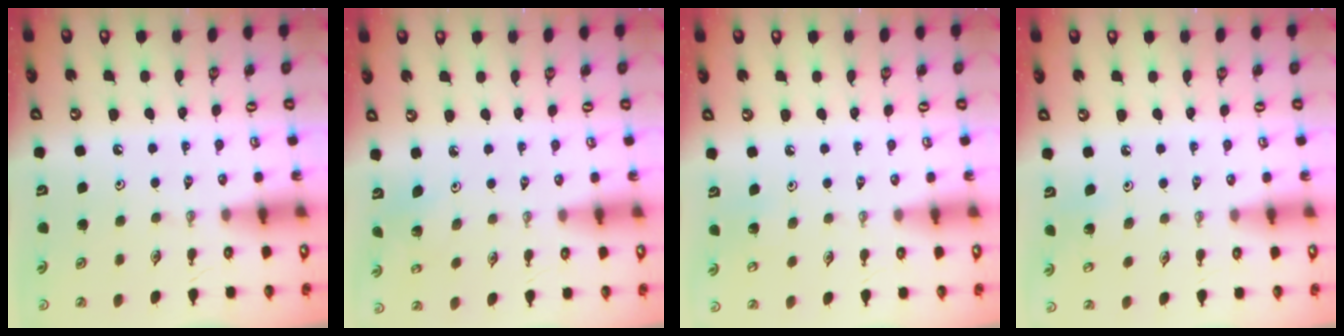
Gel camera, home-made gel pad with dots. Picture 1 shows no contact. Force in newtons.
{"total": 2.3, "press": 2.3, "slide": 0.2}
{"total": 4.2, "press": 4.2, "slide": 0.4}
{"total": 5.0, "press": 4.9, "slide": 0.4}